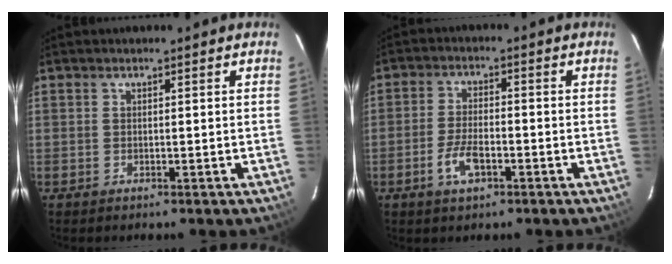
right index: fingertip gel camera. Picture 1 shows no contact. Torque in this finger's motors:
{"motor_torque": [0.13, -0.04, 0.13, 0.03]}